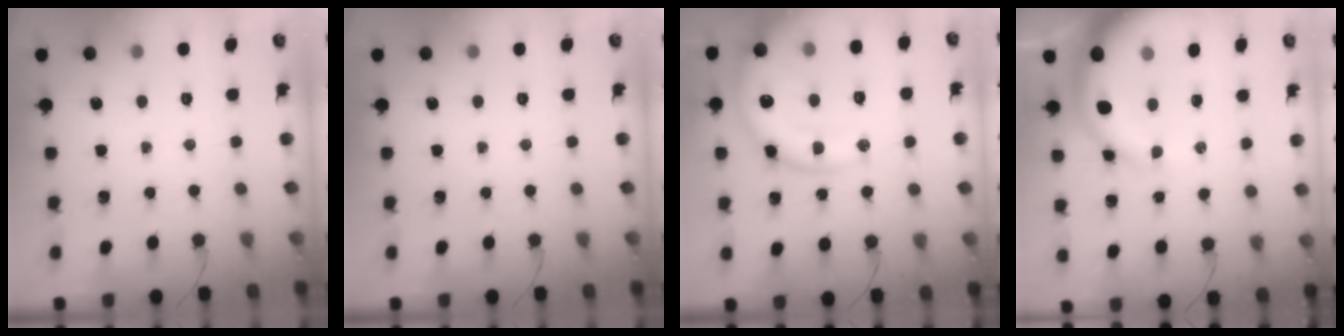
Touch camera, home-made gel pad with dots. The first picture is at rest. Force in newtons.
{"total": 0.0}
{"total": 19.6, "press": 19.5, "slide": 2.4}
{"total": 12.1, "press": 11.6, "slide": 3.1}